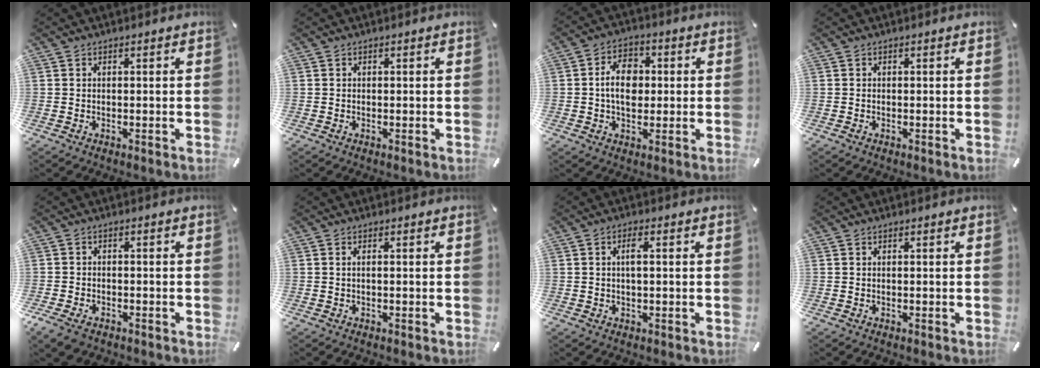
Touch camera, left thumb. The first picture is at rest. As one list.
[{"total": 0.0}, {"total": 8.7, "force": [0.2, 6.1, 6.2], "torque": [-0.109, 0.002, -0.002]}, {"total": 0.0}, {"total": 3.6, "force": [-2.3, 2.2, 1.6], "torque": [-0.047, 0.006, -0.048]}, {"total": 0.8, "force": [-0.1, 0.1, 0.8], "torque": [-0.018, -0.003, 0.000]}, {"total": 2.8, "force": [0.5, 0.9, 2.6], "torque": [-0.054, 0.005, 0.006]}, {"total": 0.0}]